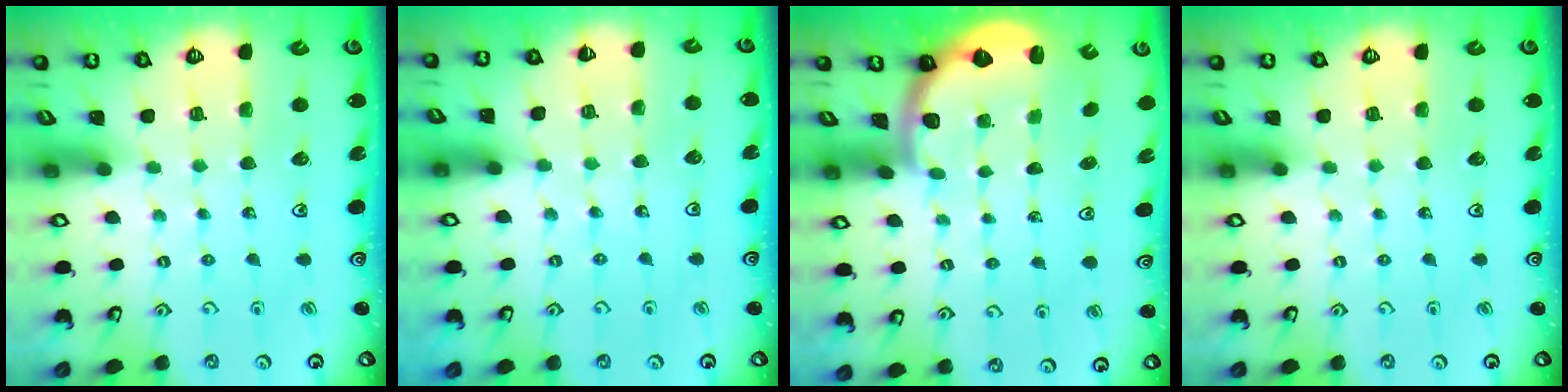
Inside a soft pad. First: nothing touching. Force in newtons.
{"total": 5.4, "press": 5.4, "slide": 0.9}
{"total": 2.2, "press": 2.0, "slide": 0.8}
{"total": 0.0}